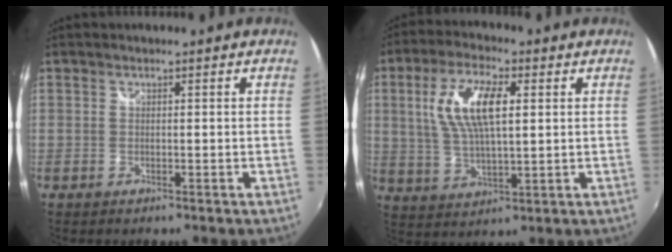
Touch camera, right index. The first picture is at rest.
{"total": 11.8, "force": [2.8, 4.7, 10.4], "torque": [-0.206, 0.011, 0.058]}